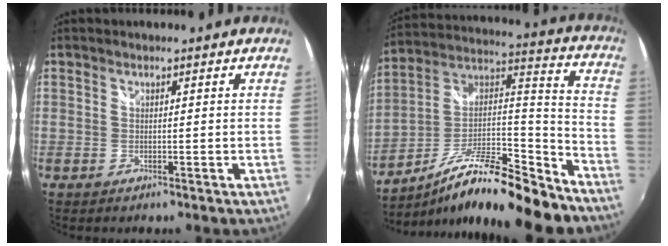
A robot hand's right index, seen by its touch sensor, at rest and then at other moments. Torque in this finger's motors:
{"motor_torque": [0.15, -0.11, -0.02, -0.03]}